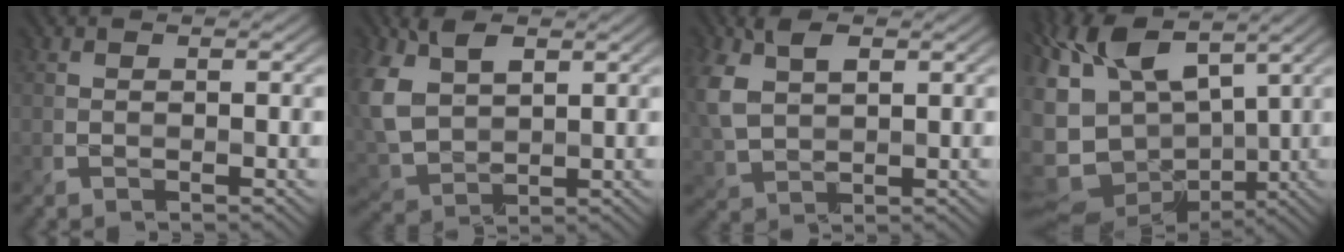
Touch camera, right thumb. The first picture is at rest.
{"total": 9.0, "force": [3.0, 5.8, 6.3], "torque": [-0.172, -0.002, 0.062]}
{"total": 7.2, "force": [2.1, 4.4, 5.3], "torque": [-0.138, 0.004, 0.042]}
{"total": 14.9, "force": [3.7, 9.3, 11.0], "torque": [-0.248, -0.004, 0.087]}